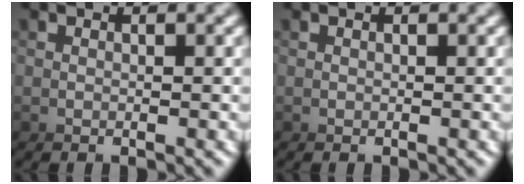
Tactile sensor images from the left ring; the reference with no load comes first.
{"total": 0.0}